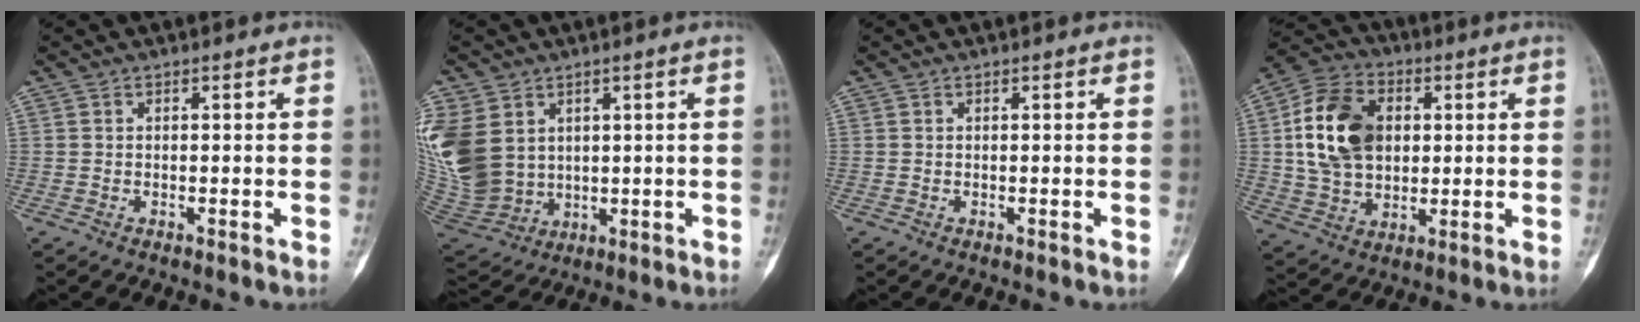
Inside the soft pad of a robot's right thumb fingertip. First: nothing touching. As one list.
[{"total": 17.9, "force": [4.3, 14.4, 9.8], "torque": [-0.230, -0.004, 0.117]}, {"total": 0.0}, {"total": 16.5, "force": [2.6, 11.7, 11.3], "torque": [-0.185, 0.008, 0.044]}]